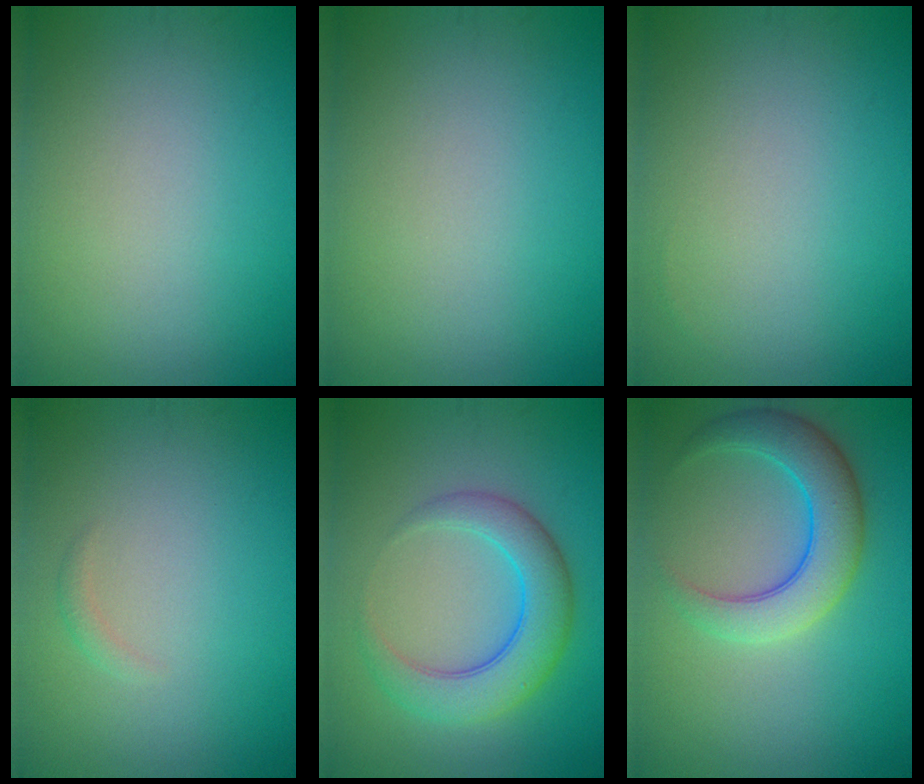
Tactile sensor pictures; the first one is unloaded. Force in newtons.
{"total": 0.0}
{"total": 0.0}
{"total": 0.7, "press": 0.7, "slide": 0.1}
{"total": 5.4, "press": 5.4, "slide": 0.2}
{"total": 5.5, "press": 5.5, "slide": 0.3}